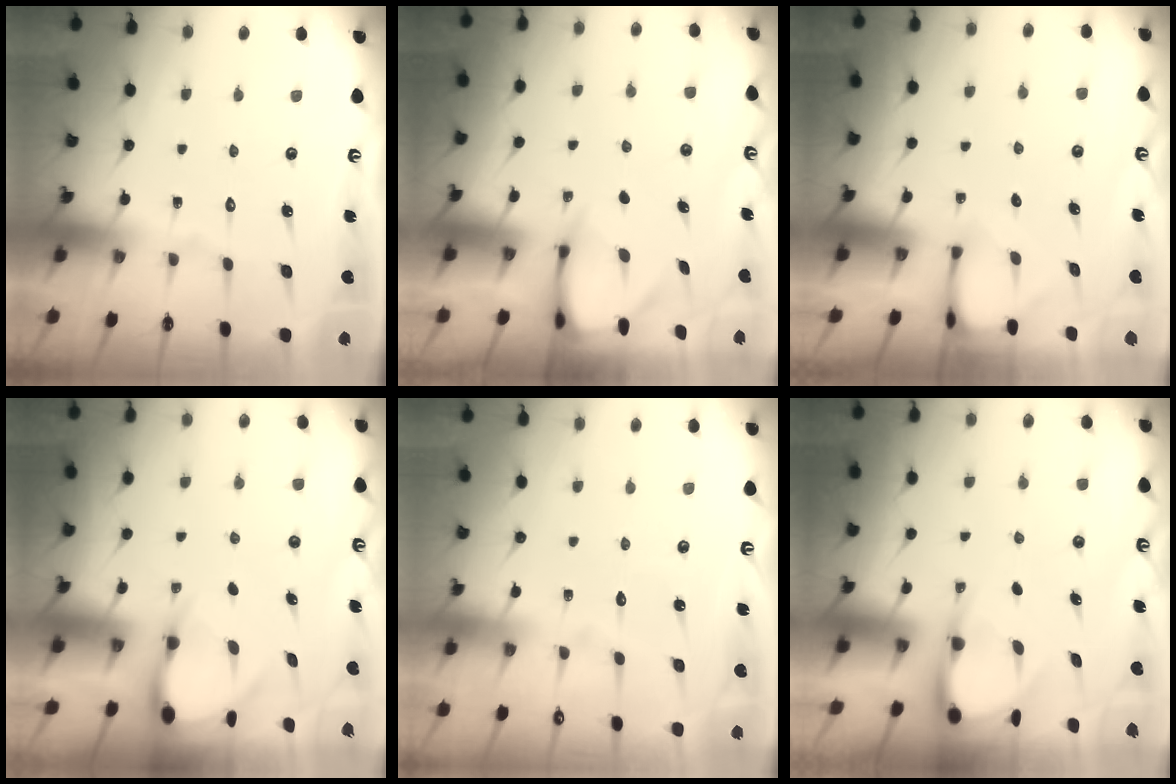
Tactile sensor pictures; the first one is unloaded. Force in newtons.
{"total": 3.4, "press": 3.3, "slide": 0.3}
{"total": 3.2, "press": 3.2, "slide": 0.2}
{"total": 3.5, "press": 3.5, "slide": 0.2}
{"total": 2.8, "press": 2.8, "slide": 0.2}
{"total": 4.6, "press": 4.5, "slide": 0.4}